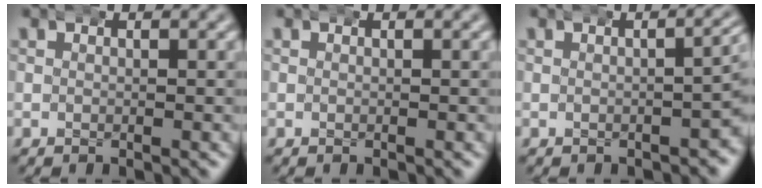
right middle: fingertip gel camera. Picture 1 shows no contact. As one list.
[{"total": 0.0}, {"total": 3.1, "force": [-0.2, 1.5, 2.7], "torque": [-0.023, 0.009, -0.005]}]